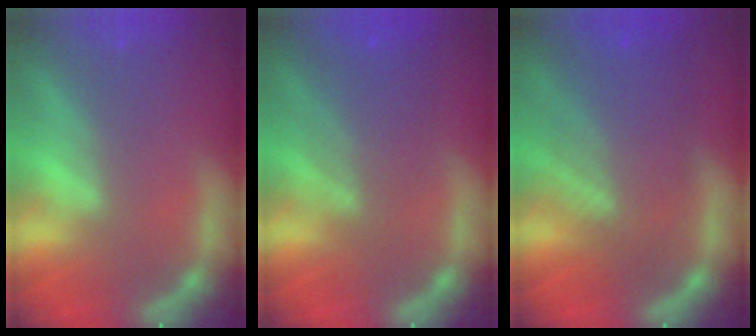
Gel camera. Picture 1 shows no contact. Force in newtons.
{"total": 5.1}
{"total": 8.1}